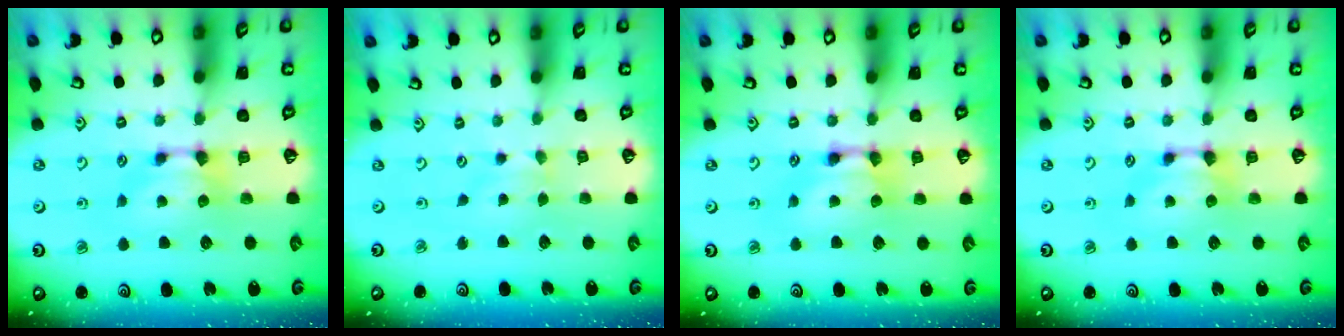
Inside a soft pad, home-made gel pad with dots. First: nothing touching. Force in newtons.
{"total": 0.6, "press": 0.4, "slide": 0.4}
{"total": 2.2, "press": 2.2, "slide": 0.1}
{"total": 0.0}